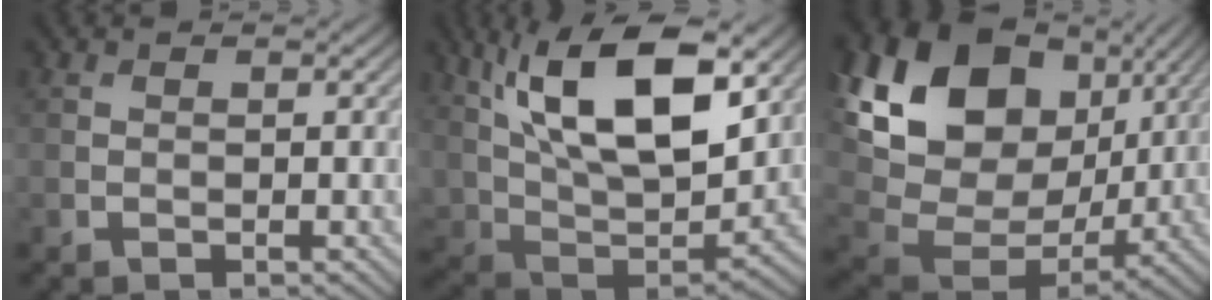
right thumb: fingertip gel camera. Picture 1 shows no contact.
{"total": 17.2, "force": [8.1, 7.9, 12.9], "torque": [-0.260, 0.003, 0.137]}
{"total": 20.6, "force": [7.7, 14.7, 12.1], "torque": [-0.293, 0.036, 0.159]}